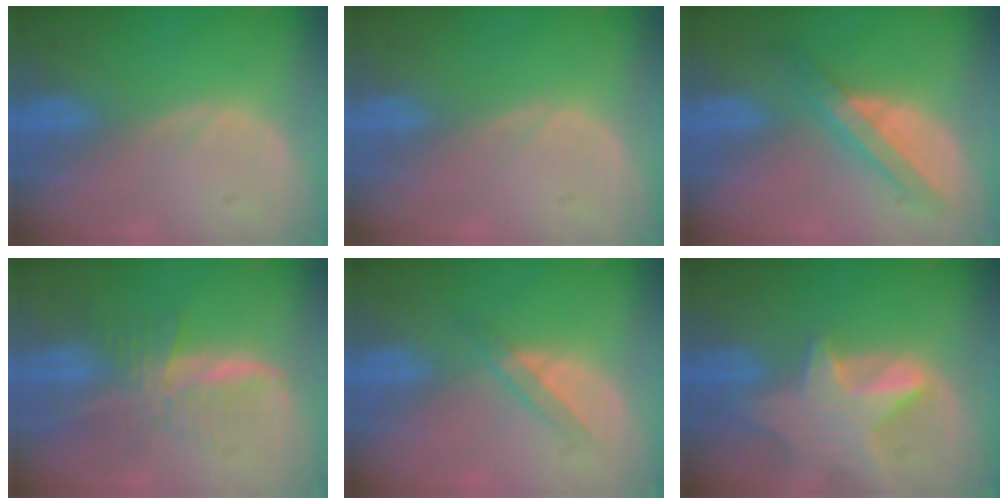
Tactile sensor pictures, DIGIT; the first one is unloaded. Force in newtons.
{"total": 0.0}
{"total": 5.7, "press": 5.6, "slide": 1.3}
{"total": 8.1, "press": 6.8, "slide": 4.4}
{"total": 2.9, "press": 2.8, "slide": 1.0}
{"total": 8.4, "press": 7.6, "slide": 3.5}